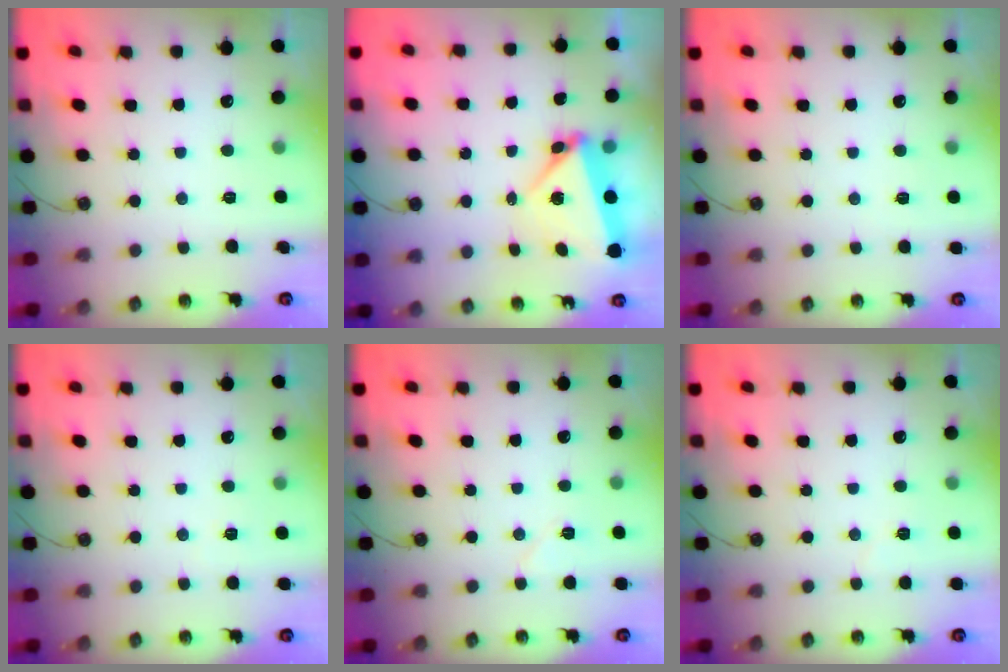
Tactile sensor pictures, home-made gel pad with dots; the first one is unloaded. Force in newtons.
{"total": 5.9, "press": 5.9, "slide": 0.7}
{"total": 2.1, "press": 0.8, "slide": 2.0}
{"total": 2.2, "press": 2.1, "slide": 0.7}
{"total": 5.6, "press": 4.9, "slide": 2.6}
{"total": 4.7, "press": 3.8, "slide": 2.8}